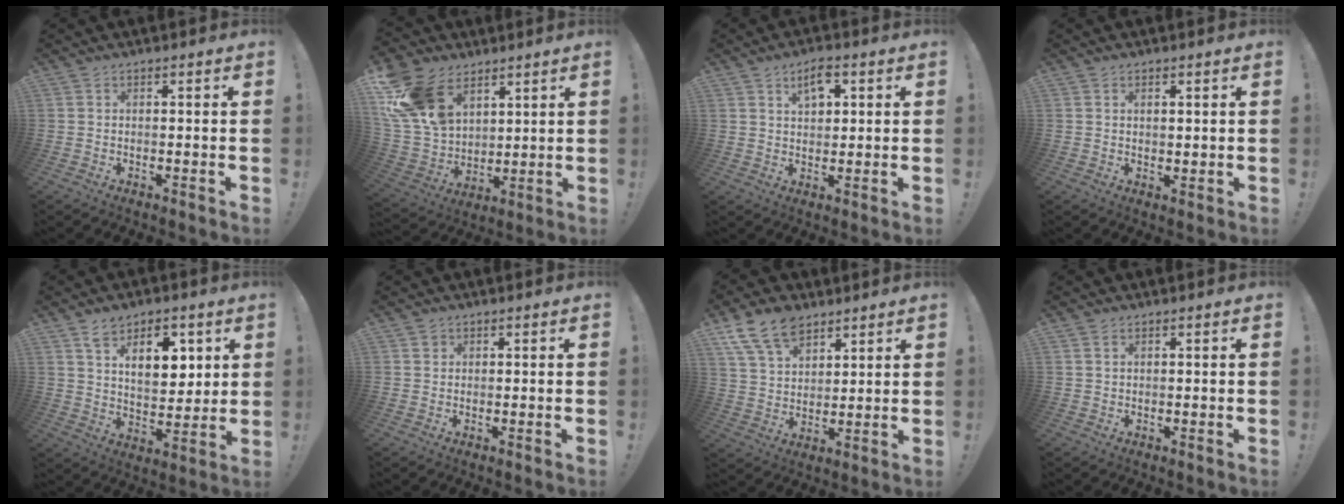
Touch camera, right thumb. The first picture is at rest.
{"total": 18.6, "force": [9.8, 12.2, 10.0], "torque": [-0.197, -0.047, 0.193]}
{"total": 6.0, "force": [2.8, 3.4, 4.1], "torque": [-0.054, -0.008, 0.045]}
{"total": 1.3, "force": [0.9, 0.6, 0.7], "torque": [-0.003, -0.005, 0.015]}
{"total": 12.4, "force": [6.7, 7.2, 7.6], "torque": [-0.114, -0.024, 0.120]}
{"total": 1.3, "force": [0.8, 1.0, 0.1], "torque": [0.012, -0.006, 0.014]}
{"total": 13.1, "force": [8.8, 7.8, 5.8], "torque": [-0.112, -0.043, 0.172]}
{"total": 1.2, "force": [0.7, 0.7, 0.7], "torque": [-0.008, -0.002, 0.012]}